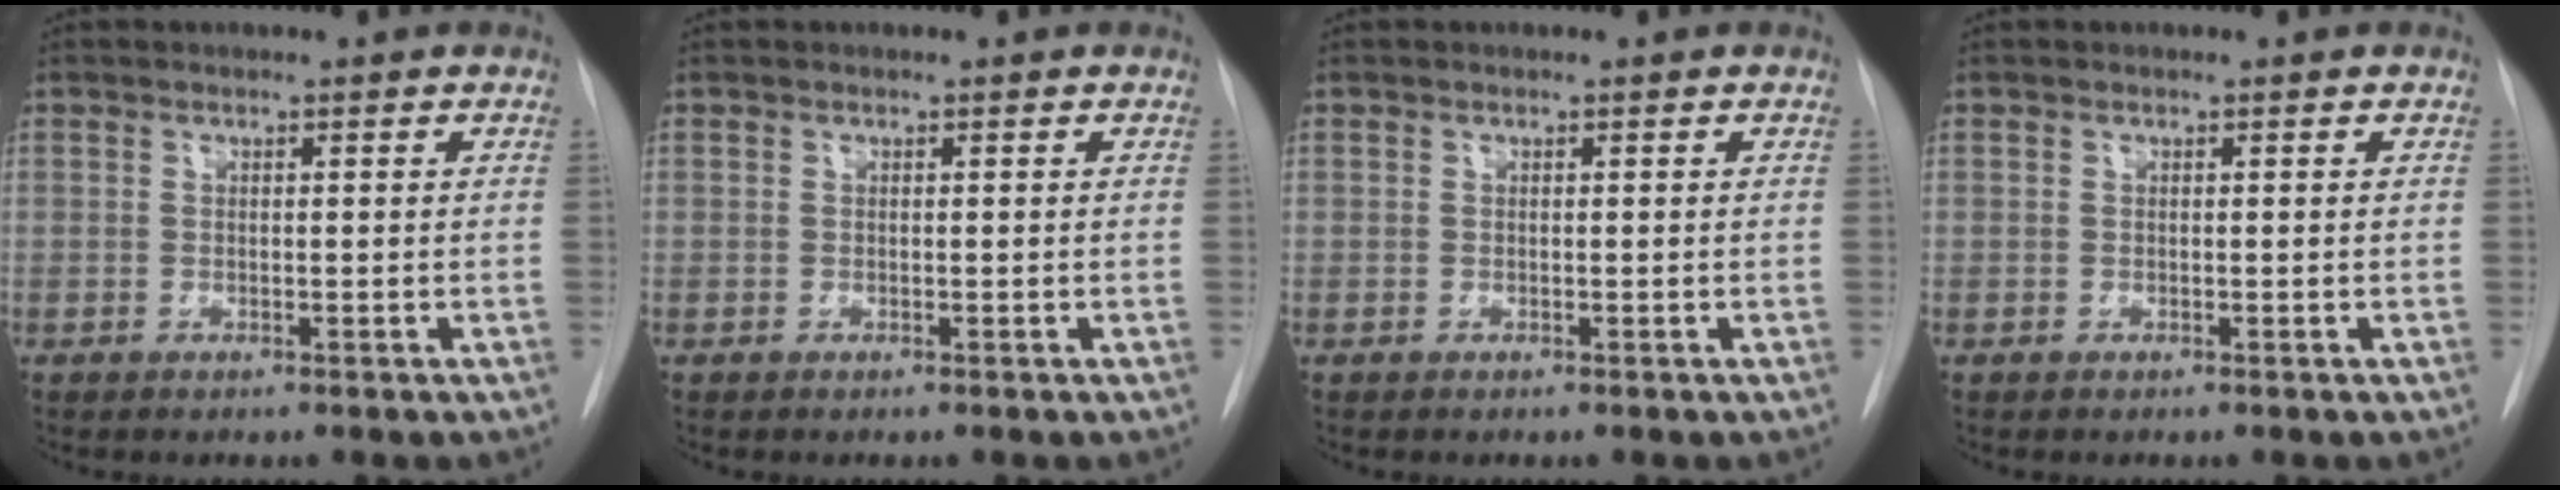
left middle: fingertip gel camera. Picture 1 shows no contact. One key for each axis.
{"total": 0.0}
{"total": 0.0}
{"total": 0.0}